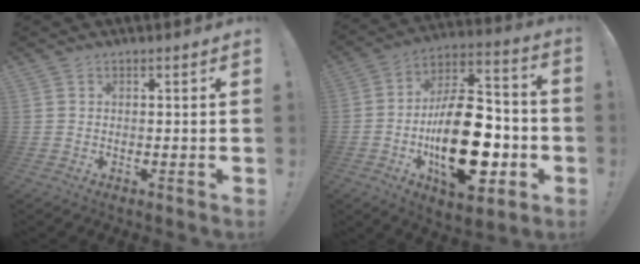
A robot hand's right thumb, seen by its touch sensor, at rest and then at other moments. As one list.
[{"total": 26.9, "force": [-6.0, 13.5, 22.5], "torque": [-0.396, 0.037, -0.082]}]